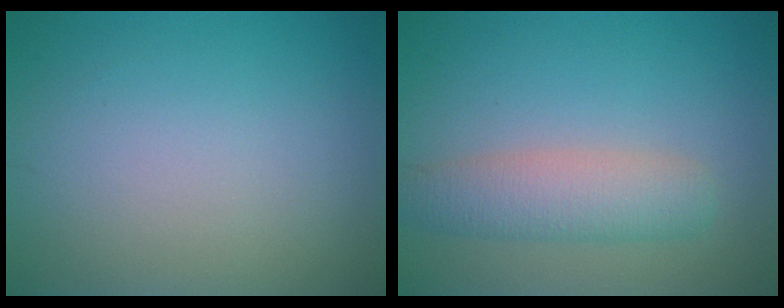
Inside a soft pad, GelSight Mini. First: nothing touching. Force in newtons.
{"total": 3.2, "press": 3.2, "slide": 0.3}